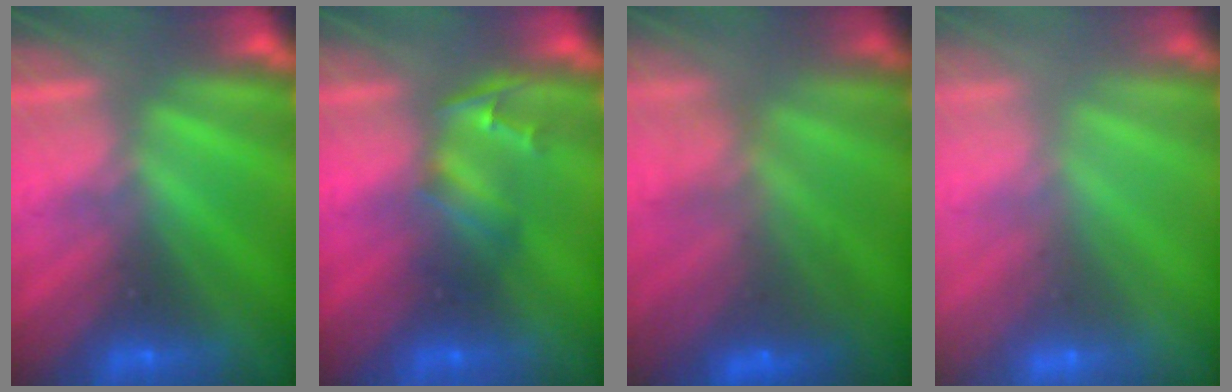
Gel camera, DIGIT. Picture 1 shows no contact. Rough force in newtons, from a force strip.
{"total": 2.4}
{"total": 9.3}
{"total": 2.4}